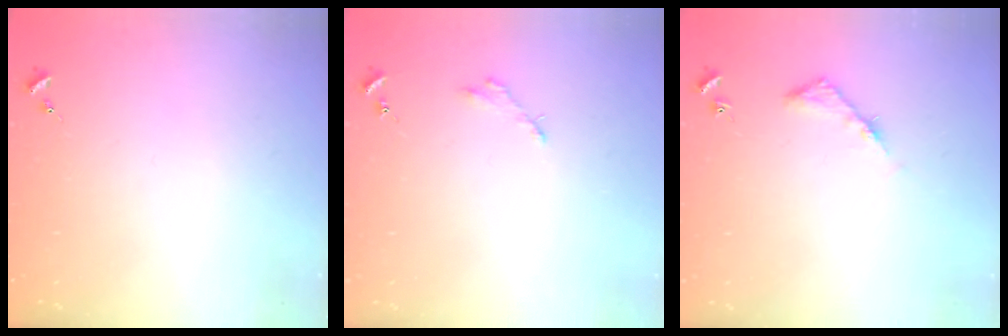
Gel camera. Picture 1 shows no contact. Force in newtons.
{"total": 2.5, "press": 2.5, "slide": 0.2}
{"total": 4.3, "press": 4.3, "slide": 0.4}